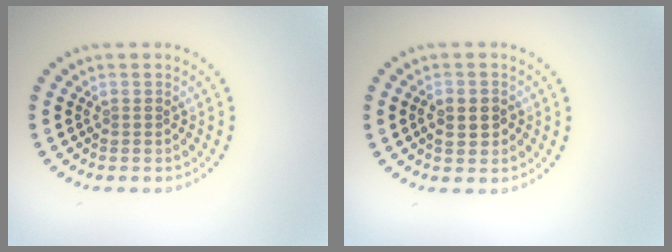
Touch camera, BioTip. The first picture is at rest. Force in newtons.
{"total": 2.5, "press": 2.5, "slide": 0.2}